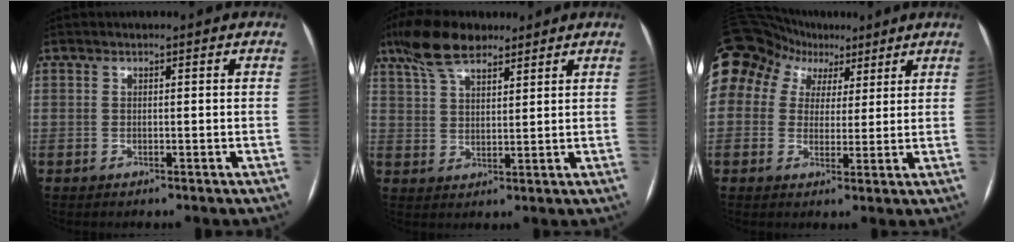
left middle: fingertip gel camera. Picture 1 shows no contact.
{"total": 8.7, "force": [6.5, 3.0, 4.8], "torque": [-0.102, 0.021, 0.123]}
{"total": 16.6, "force": [8.4, 13.1, 5.9], "torque": [-0.178, 0.079, 0.156]}